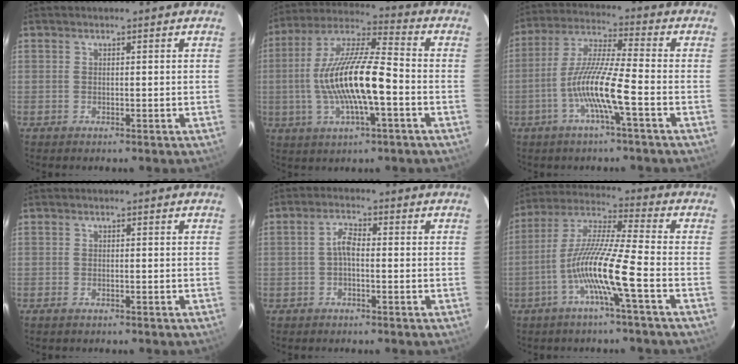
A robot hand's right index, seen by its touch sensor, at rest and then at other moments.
{"total": 17.2, "force": [-3.1, 4.9, 16.2], "torque": [-0.306, 0.007, -0.059]}
{"total": 11.2, "force": [-4.3, -0.1, 10.3], "torque": [-0.210, 0.004, -0.088]}
{"total": 1.0, "force": [-0.8, 0.4, 0.5], "torque": [-0.009, -0.002, -0.016]}
{"total": 2.7, "force": [-0.8, 1.1, 2.3], "torque": [-0.049, 0.011, -0.016]}
{"total": 12.4, "force": [-5.0, -0.6, 11.4], "torque": [-0.226, 0.005, -0.101]}